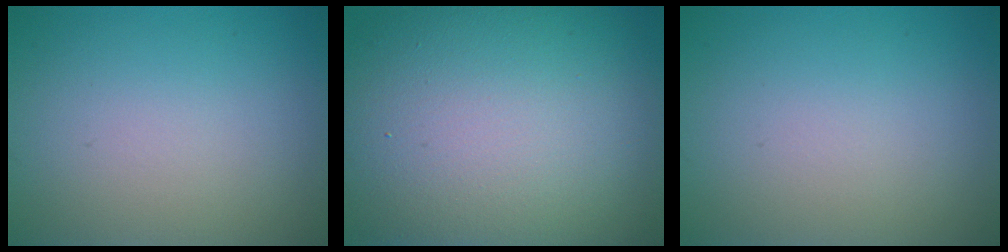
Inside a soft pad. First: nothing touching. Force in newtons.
{"total": 17.1, "press": 17.0, "slide": 1.4}
{"total": 0.0}